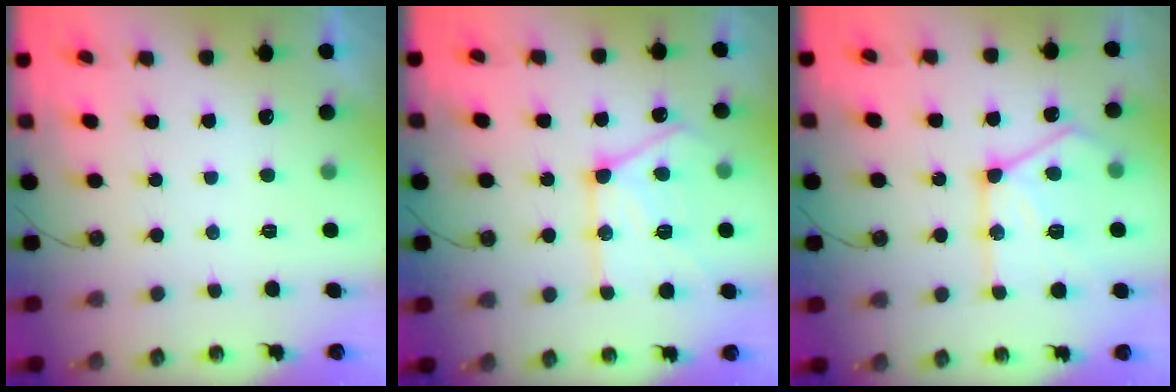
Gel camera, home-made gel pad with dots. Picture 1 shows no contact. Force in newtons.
{"total": 17.5, "press": 17.4, "slide": 1.7}
{"total": 17.3, "press": 17.2, "slide": 1.9}